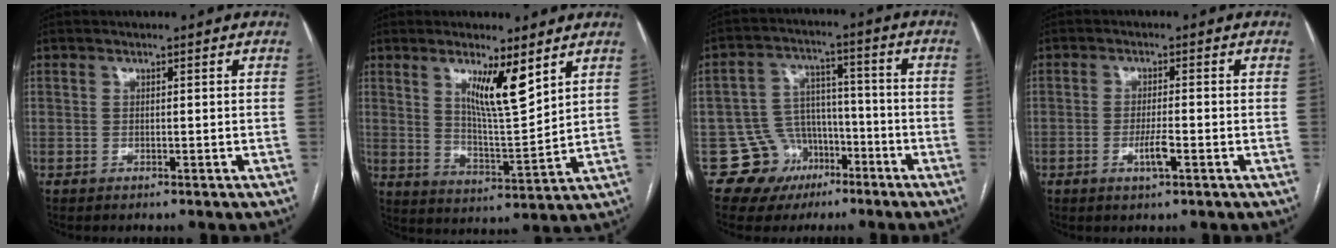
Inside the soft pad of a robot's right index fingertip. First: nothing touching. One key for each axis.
{"total": 9.0, "fx": 5.0, "fy": 1.1, "fz": 7.5, "tx": -0.133, "ty": -0.014, "tz": 0.092}
{"total": 9.3, "fx": -4.7, "fy": 8.0, "fz": 0.3, "tx": 0.008, "ty": 0.049, "tz": -0.063}
{"total": 3.3, "fx": -1.3, "fy": 0.3, "fz": 3.0, "tx": -0.057, "ty": -0.003, "tz": -0.023}